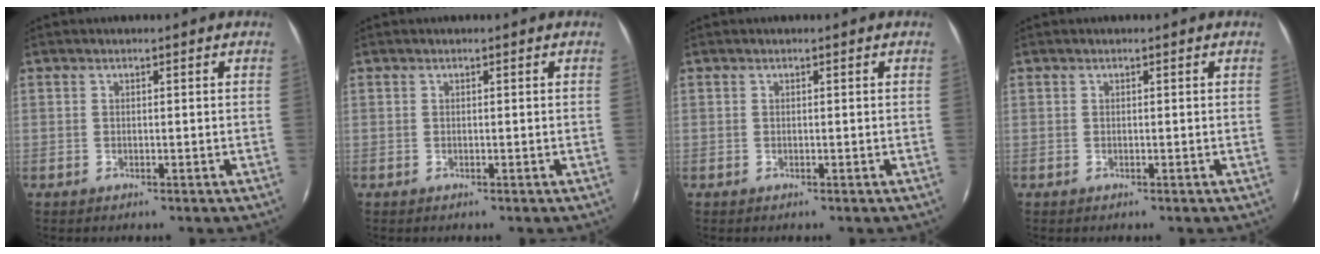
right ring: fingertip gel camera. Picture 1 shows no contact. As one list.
[{"total": 0.0}, {"total": 0.0}, {"total": 0.0}]